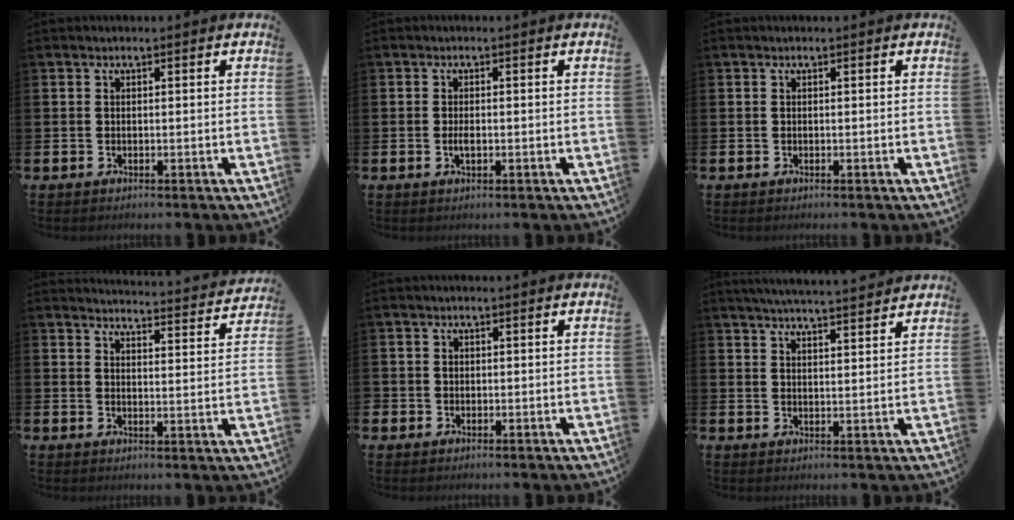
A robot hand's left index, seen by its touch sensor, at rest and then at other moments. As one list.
[{"total": 1.5, "force": [-0.2, 0.6, 1.3], "torque": [-0.019, -0.002, -0.006]}, {"total": 0.0}, {"total": 4.0, "force": [4.0, 0.1, 0.3], "torque": [-0.005, -0.038, 0.065]}, {"total": 1.1, "force": [-0.1, 1.1, 0.1], "torque": [0.002, 0.003, -0.005]}, {"total": 4.7, "force": [4.6, -0.4, 0.8], "torque": [-0.025, -0.022, 0.081]}]